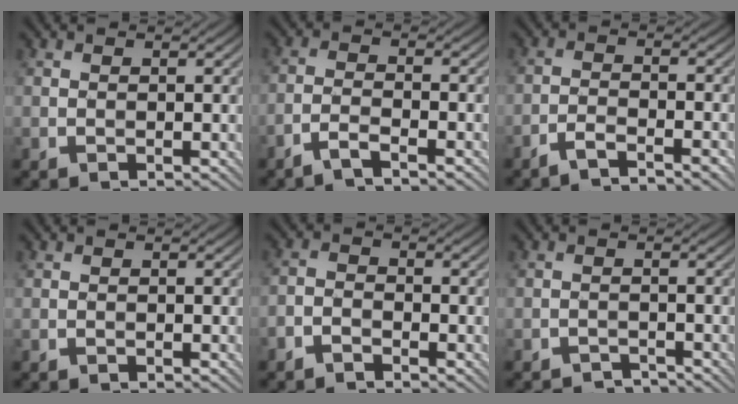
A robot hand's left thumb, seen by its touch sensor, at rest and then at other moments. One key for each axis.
{"total": 3.2, "fx": -2.6, "fy": 0.5, "fz": 1.9, "tx": -0.040, "ty": 0.002, "tz": -0.062}
{"total": 3.9, "fx": -3.2, "fy": 0.6, "fz": 2.1, "tx": -0.039, "ty": 0.003, "tz": -0.066}
{"total": 0.0}
{"total": 2.2, "fx": -2.0, "fy": 0.8, "fz": 0.8, "tx": -0.016, "ty": 0.002, "tz": -0.046}
{"total": 2.2, "fx": -2.2, "fy": 0.4, "fz": 0.3, "tx": 0.002, "ty": 0.004, "tz": -0.039}